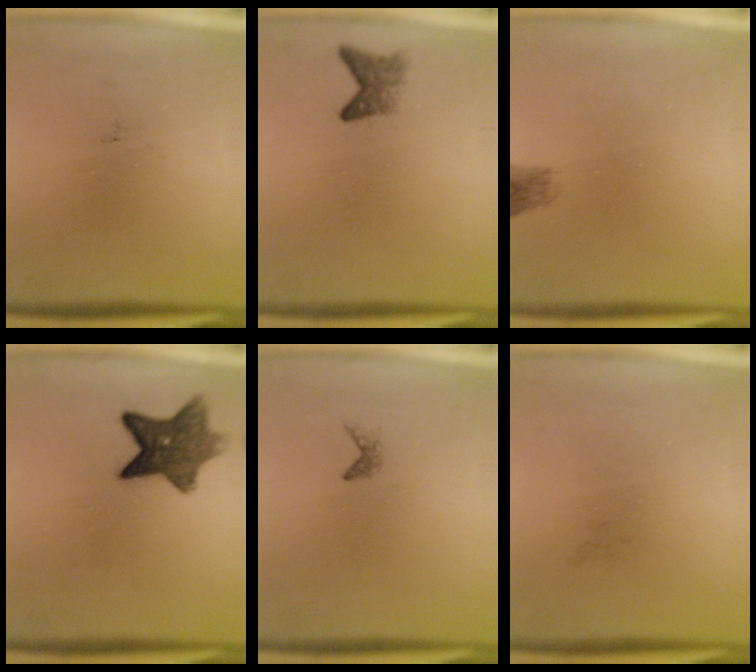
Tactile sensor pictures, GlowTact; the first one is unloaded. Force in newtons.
{"total": 2.4}
{"total": 1.8}
{"total": 8.9}
{"total": 0.6}
{"total": 0.0}